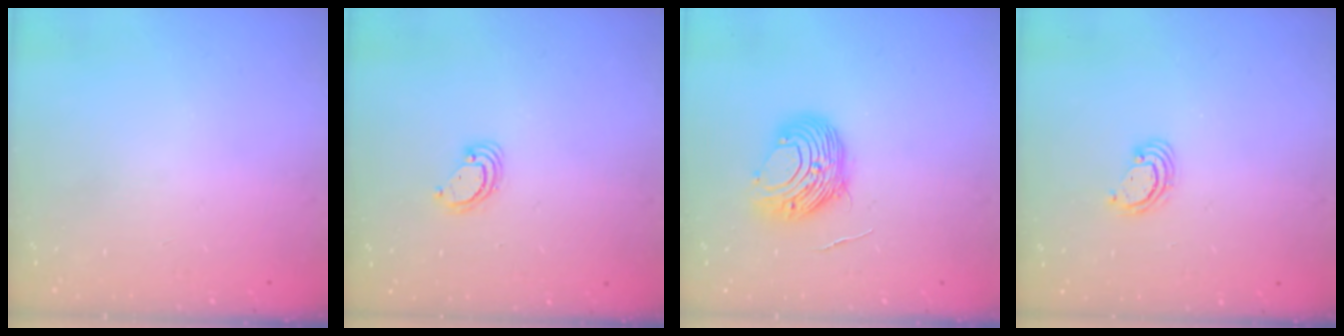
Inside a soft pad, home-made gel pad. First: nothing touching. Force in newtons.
{"total": 3.8, "press": 3.8, "slide": 0.1}
{"total": 10.1, "press": 10.0, "slide": 0.9}
{"total": 2.5, "press": 2.5, "slide": 0.2}